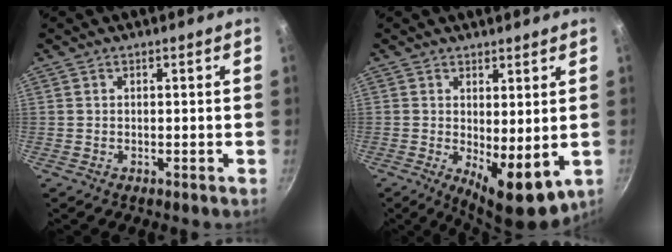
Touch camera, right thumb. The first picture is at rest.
{"total": 8.6, "force": [0.0, 3.3, 7.9], "torque": [-0.098, -0.017, 0.012]}